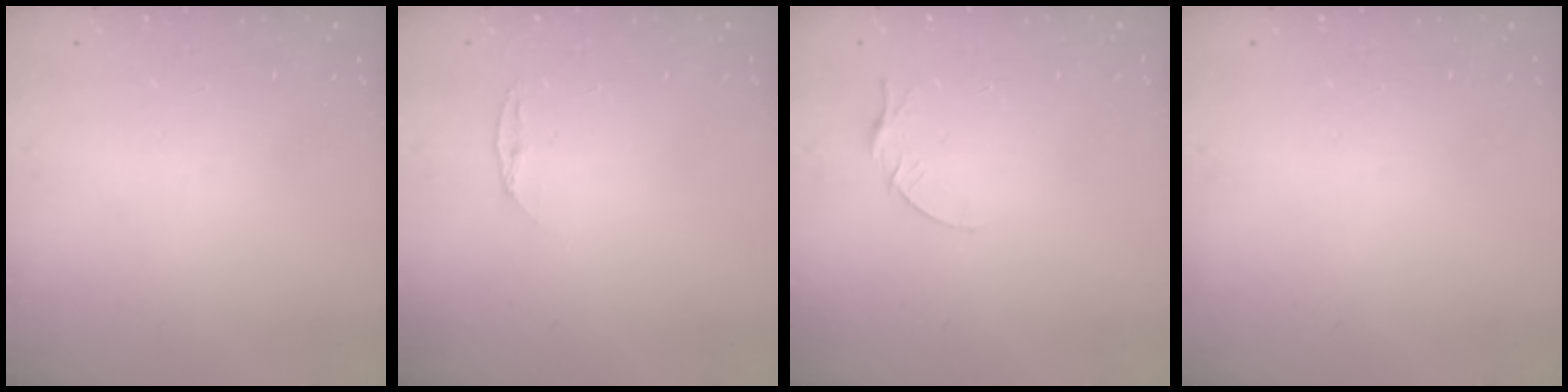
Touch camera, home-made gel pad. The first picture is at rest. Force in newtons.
{"total": 4.1, "press": 4.1, "slide": 0.5}
{"total": 4.4, "press": 4.4, "slide": 0.5}
{"total": 0.0}